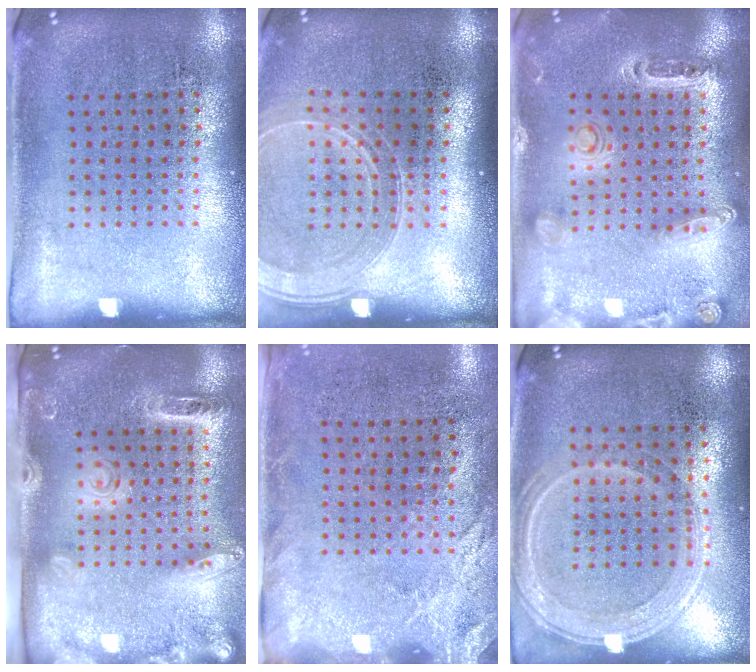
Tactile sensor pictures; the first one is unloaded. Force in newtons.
{"total": 1.4, "press": 1.3, "slide": 0.5}
{"total": 1.3, "press": 1.3, "slide": 0.2}
{"total": 2.6, "press": 2.0, "slide": 1.6}
{"total": 2.5, "press": 1.9, "slide": 1.6}
{"total": 1.2, "press": 1.1, "slide": 0.5}